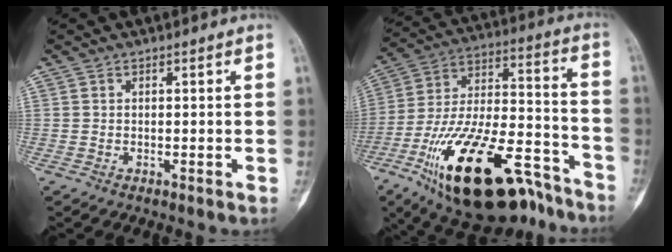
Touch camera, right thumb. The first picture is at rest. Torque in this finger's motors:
{"motor_torque": [3.15, 1.33, 1.69, -1.09, 0.57]}